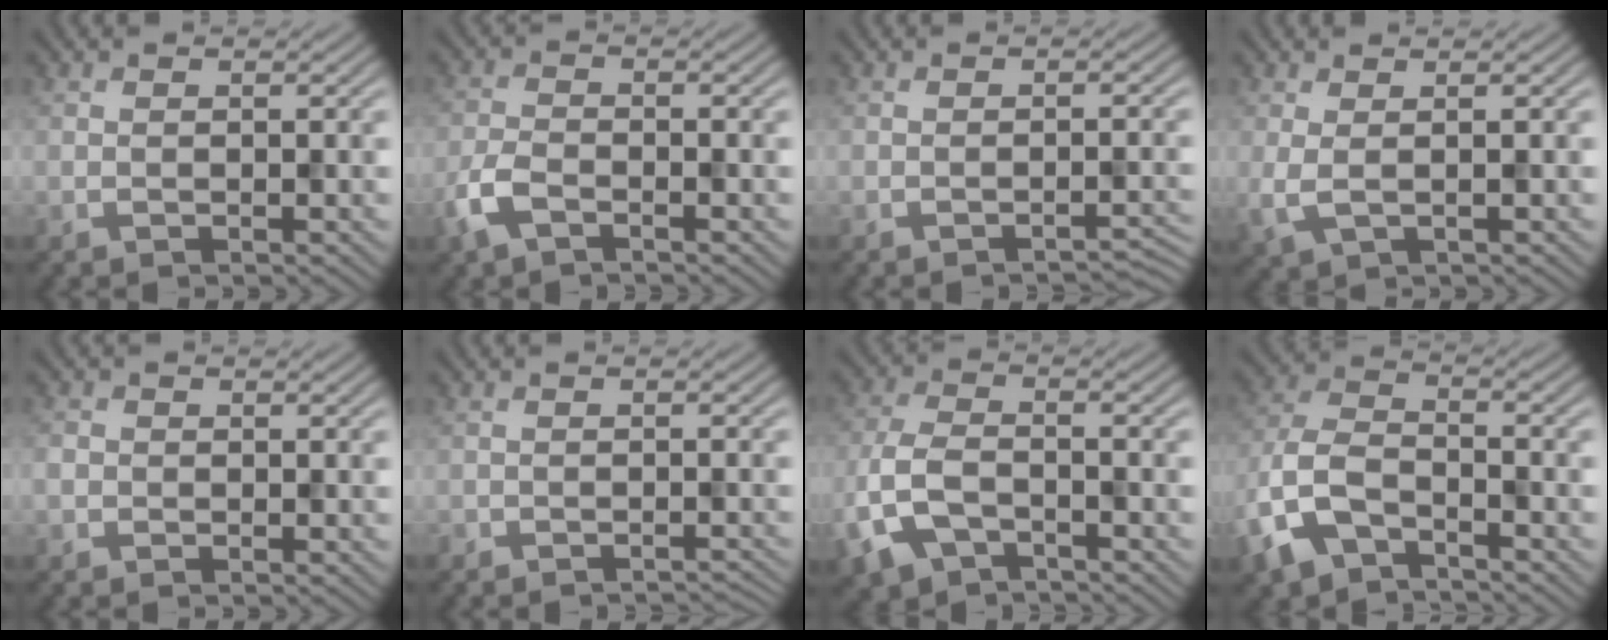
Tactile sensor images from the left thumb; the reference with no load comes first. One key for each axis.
{"total": 3.9, "fx": -2.4, "fy": 1.7, "fz": 2.6, "tx": -0.065, "ty": -0.005, "tz": -0.062}
{"total": 1.9, "fx": -1.6, "fy": 0.3, "fz": 1.0, "tx": -0.008, "ty": 0.004, "tz": -0.029}
{"total": 2.7, "fx": 0.6, "fy": 1.0, "fz": 2.4, "tx": -0.063, "ty": -0.004, "tz": 0.008}
{"total": 1.4, "fx": -0.5, "fy": 1.2, "fz": 0.5, "tx": -0.009, "ty": -0.003, "tz": -0.016}
{"total": 1.9, "fx": -1.8, "fy": 0.2, "fz": 0.4, "tx": 0.000, "ty": -0.002, "tz": -0.028}
{"total": 7.9, "fx": -4.2, "fy": 4.1, "fz": 5.4, "tx": -0.138, "ty": -0.008, "tz": -0.094}
{"total": 8.9, "fx": -5.2, "fy": 4.5, "fz": 5.6, "tx": -0.139, "ty": -0.006, "tz": -0.122}